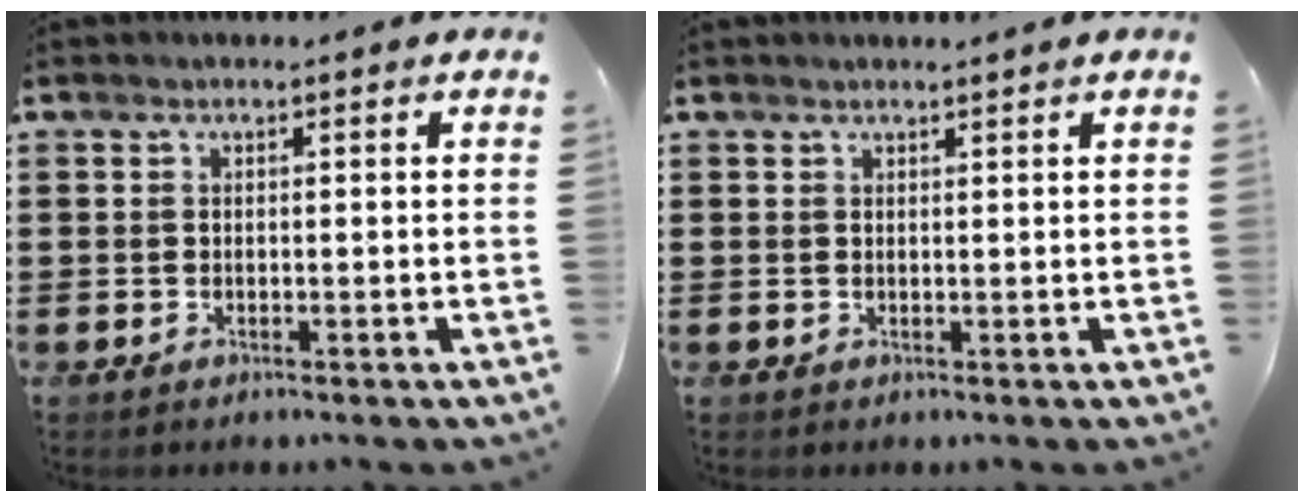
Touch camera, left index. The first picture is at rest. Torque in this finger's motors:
{"motor_torque": [0.12, 0.07, 0.03, -0.01]}